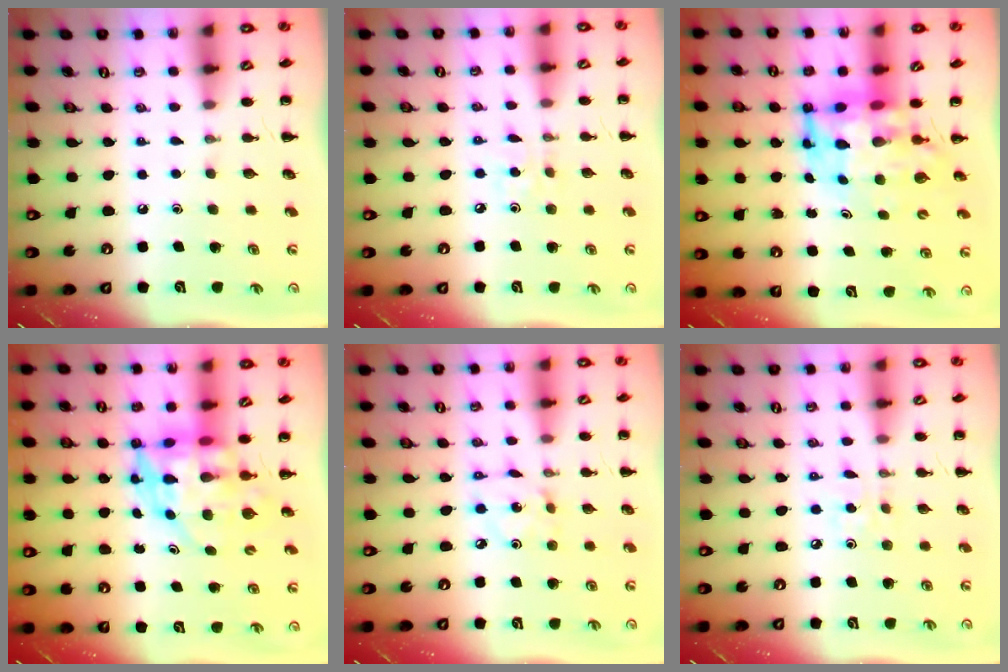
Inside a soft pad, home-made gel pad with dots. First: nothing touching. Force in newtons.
{"total": 2.2, "press": 2.1, "slide": 0.6}
{"total": 8.4, "press": 7.9, "slide": 2.6}
{"total": 7.1, "press": 6.7, "slide": 2.4}
{"total": 2.1, "press": 2.0, "slide": 0.6}
{"total": 2.2, "press": 2.1, "slide": 0.6}